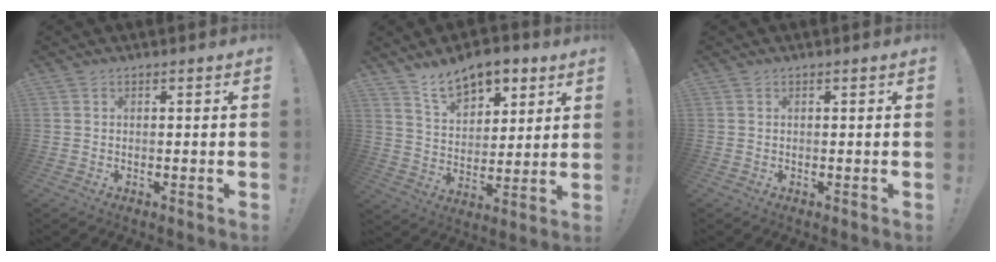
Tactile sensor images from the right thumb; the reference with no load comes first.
{"total": 12.2, "force": [8.7, 6.5, 5.7], "torque": [-0.086, -0.052, 0.161]}
{"total": 0.0}